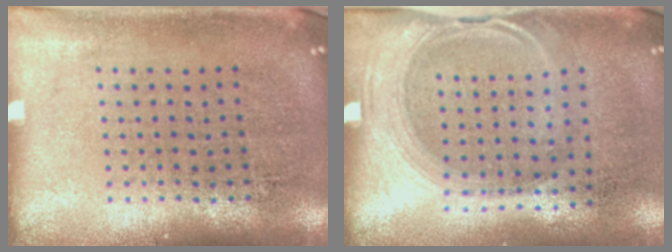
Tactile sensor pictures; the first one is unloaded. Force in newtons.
{"total": 1.5, "press": 1.3, "slide": 0.7}